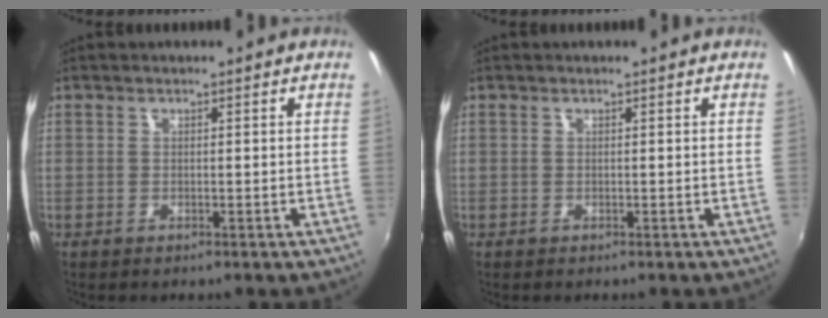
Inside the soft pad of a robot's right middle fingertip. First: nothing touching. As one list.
[{"total": 0.0}]